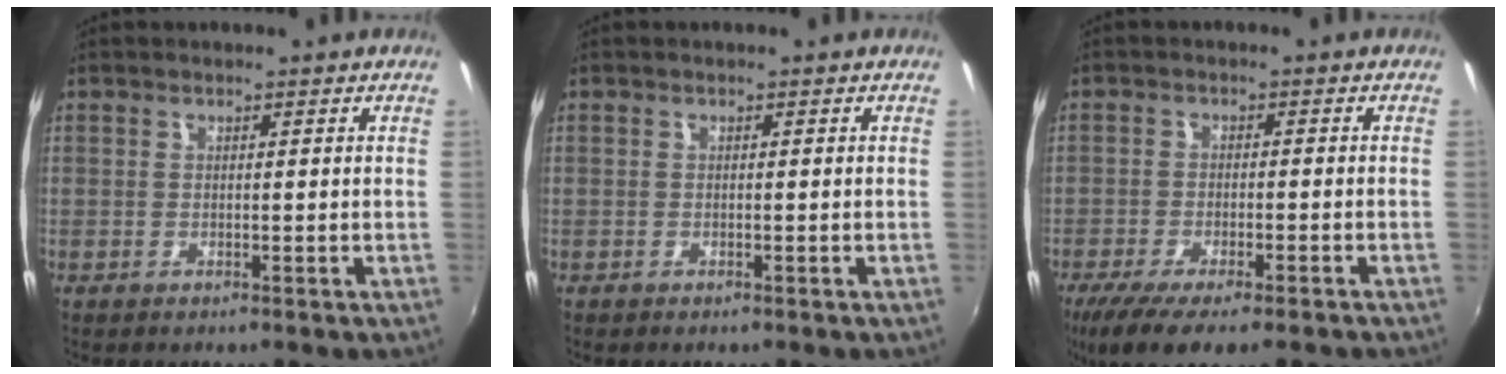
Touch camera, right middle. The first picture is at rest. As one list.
[{"total": 0.0}, {"total": 12.1, "force": [-8.5, 3.2, 7.9], "torque": [-0.166, -0.049, -0.136]}]